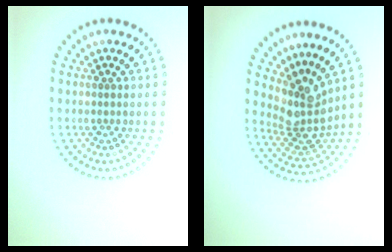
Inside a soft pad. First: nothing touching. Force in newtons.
{"total": 4.3, "press": 3.1, "slide": 3.0}